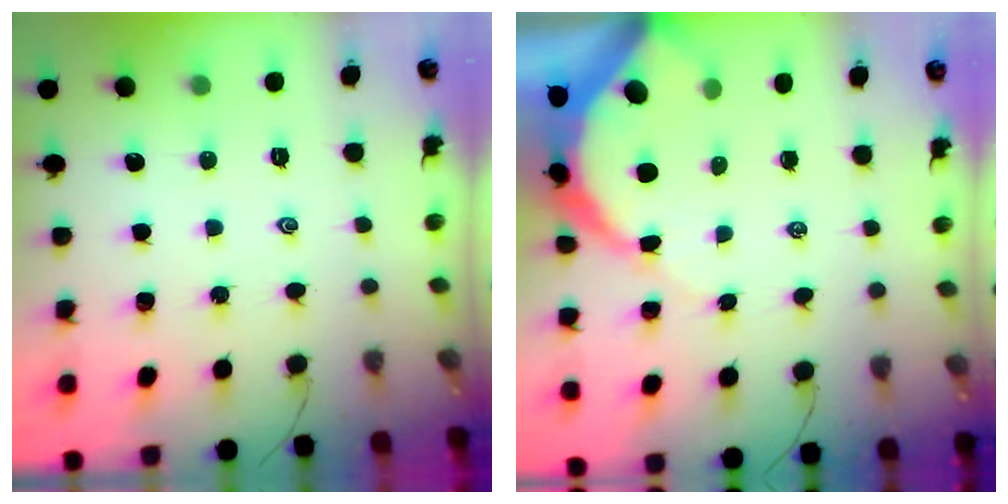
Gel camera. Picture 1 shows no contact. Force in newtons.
{"total": 8.2, "press": 8.1, "slide": 0.8}